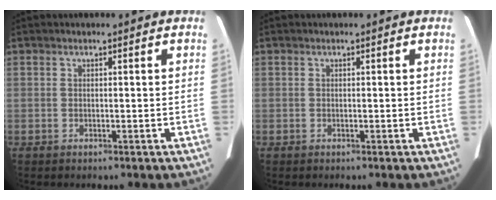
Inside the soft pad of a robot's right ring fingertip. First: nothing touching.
{"total": 0.0}